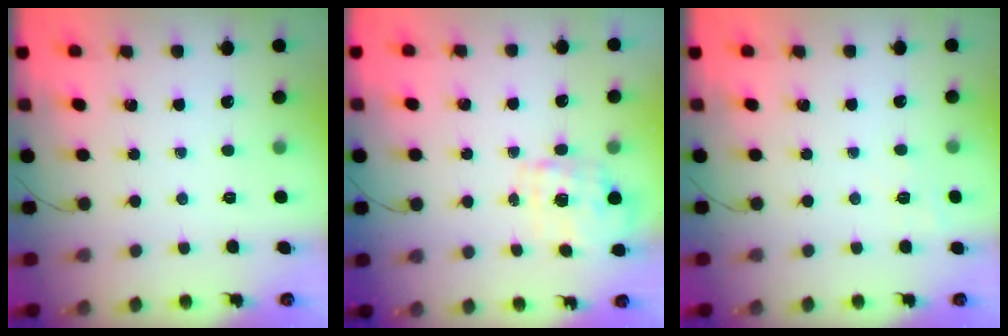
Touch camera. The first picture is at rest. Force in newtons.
{"total": 1.7, "press": 1.6, "slide": 0.5}
{"total": 7.4, "press": 7.1, "slide": 2.0}